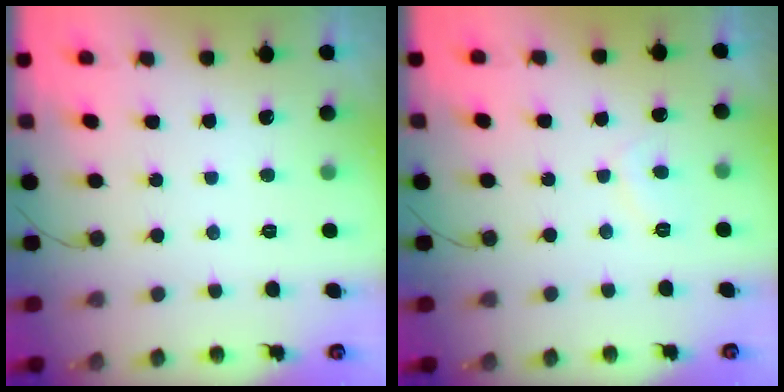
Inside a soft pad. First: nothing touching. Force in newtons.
{"total": 2.4, "press": 2.3, "slide": 0.7}